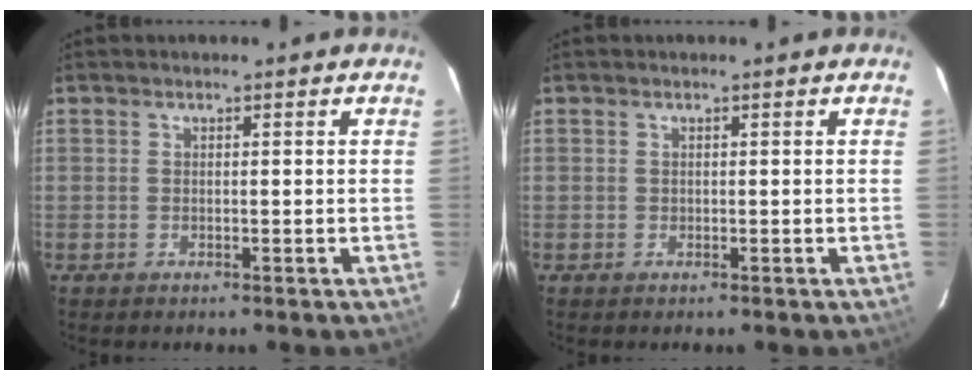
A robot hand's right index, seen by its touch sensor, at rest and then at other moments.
{"total": 0.0}